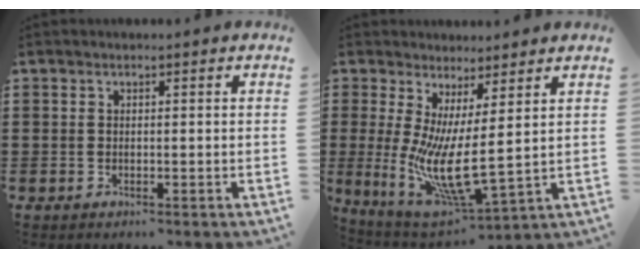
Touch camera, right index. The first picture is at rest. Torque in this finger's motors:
{"motor_torque": [1.34, 0.80, 0.73, 0.18]}